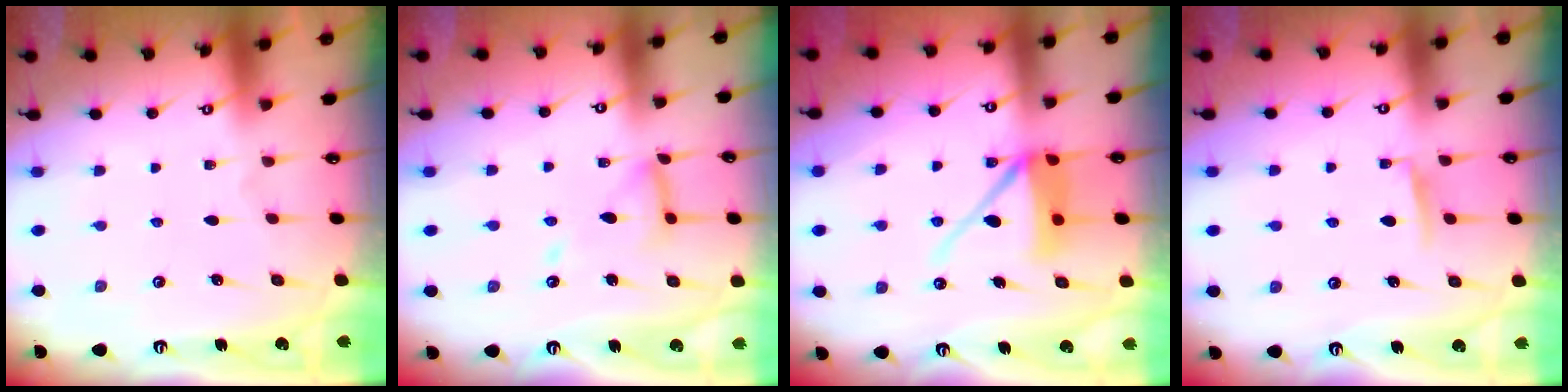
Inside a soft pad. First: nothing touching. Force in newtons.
{"total": 10.9, "press": 10.9, "slide": 0.9}
{"total": 10.7, "press": 10.6, "slide": 1.7}
{"total": 4.4, "press": 4.4, "slide": 0.8}